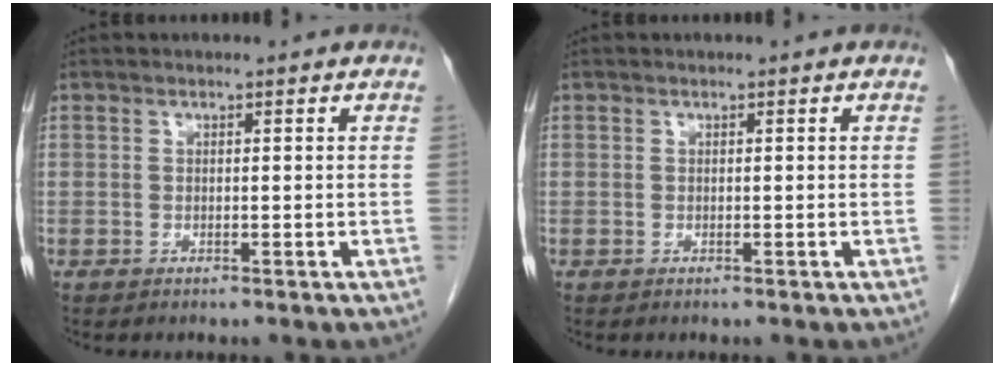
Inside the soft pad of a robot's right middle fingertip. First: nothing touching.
{"total": 0.0}